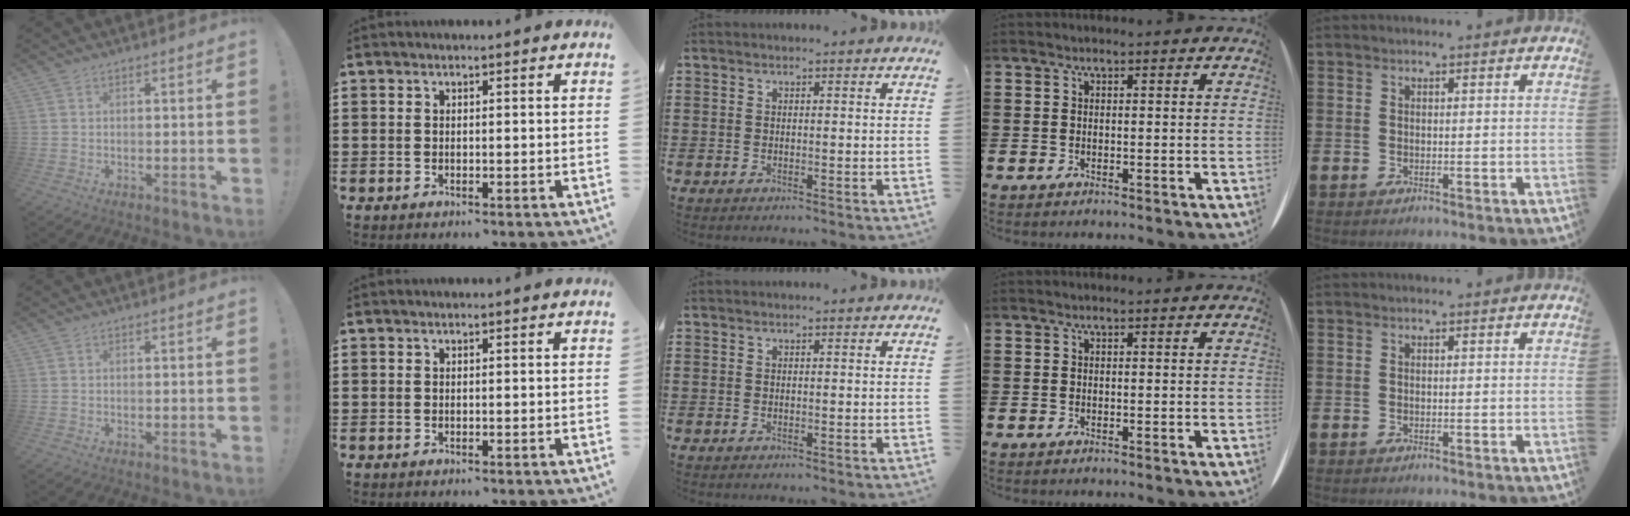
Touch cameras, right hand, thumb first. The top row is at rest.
{}